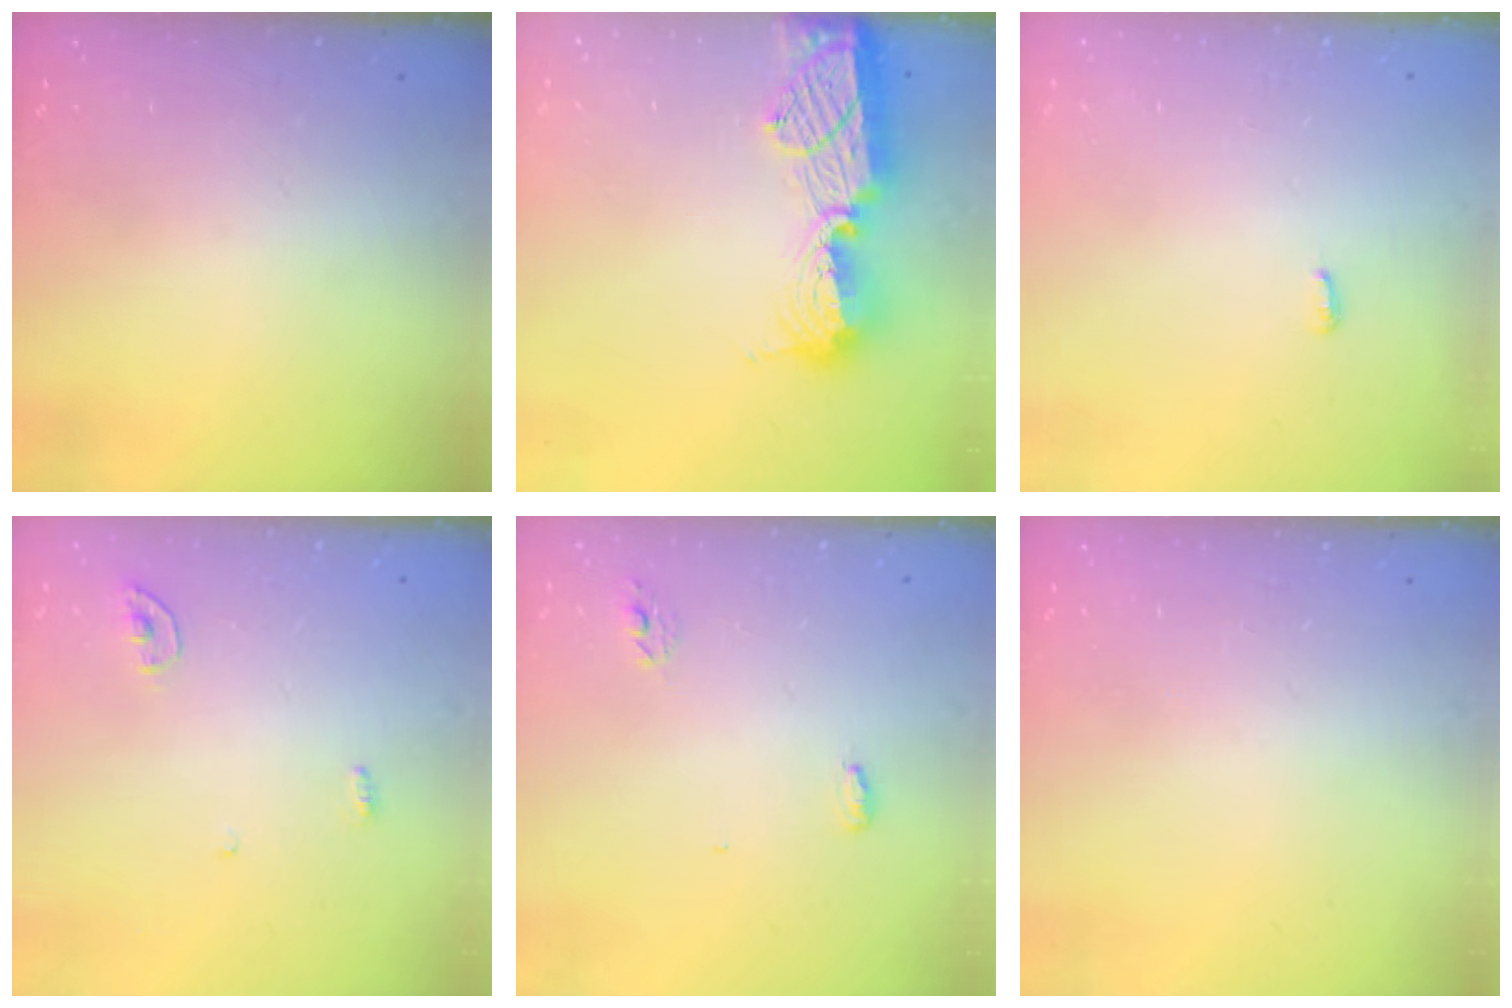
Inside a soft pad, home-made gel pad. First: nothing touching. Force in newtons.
{"total": 15.2, "press": 15.1, "slide": 1.3}
{"total": 2.9, "press": 2.9, "slide": 0.2}
{"total": 3.6, "press": 3.5, "slide": 0.4}
{"total": 5.2, "press": 4.4, "slide": 2.7}
{"total": 0.0}